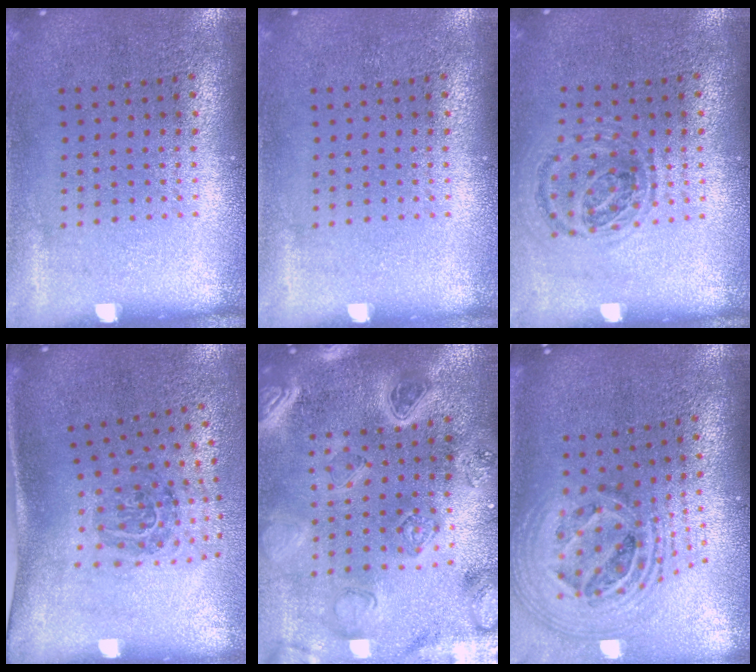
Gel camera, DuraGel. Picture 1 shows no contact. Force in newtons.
{"total": 0.0}
{"total": 1.0, "press": 1.0, "slide": 0.2}
{"total": 1.9, "press": 1.2, "slide": 1.5}
{"total": 2.9, "press": 2.9, "slide": 0.7}
{"total": 2.7, "press": 1.9, "slide": 1.9}